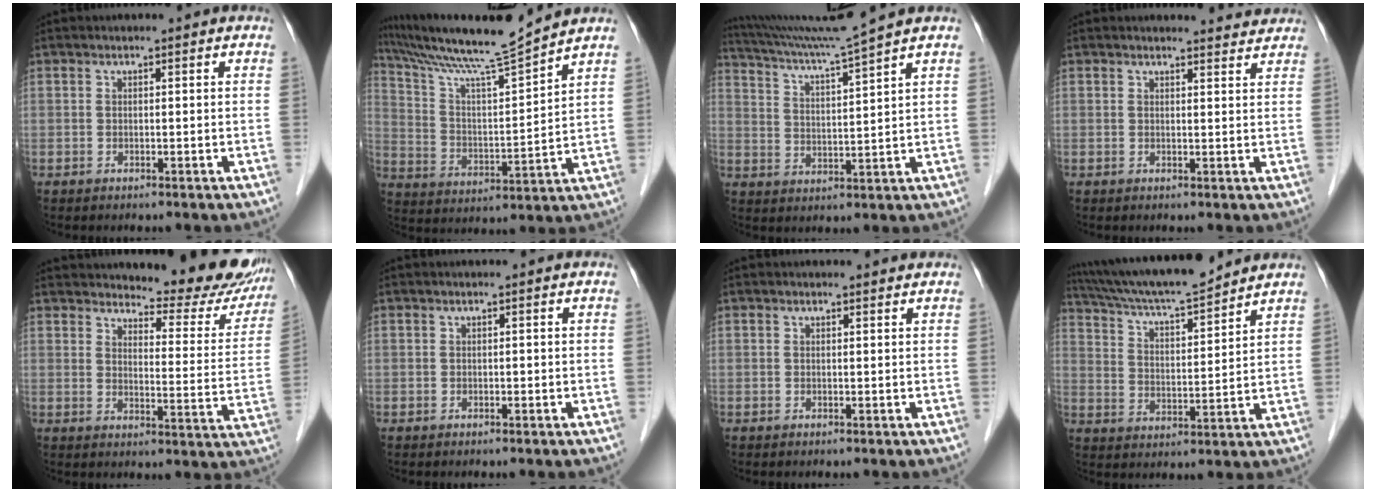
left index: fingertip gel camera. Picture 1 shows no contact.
{"total": 14.2, "force": [12.7, -1.8, 6.1], "torque": [-0.118, -0.004, 0.224]}
{"total": 10.4, "force": [9.1, -3.4, 3.8], "torque": [-0.079, -0.019, 0.165]}
{"total": 3.4, "force": [3.3, 0.4, -0.1], "torque": [-0.005, -0.005, 0.030]}
{"total": 16.2, "force": [14.9, 3.5, 5.4], "torque": [-0.048, -0.057, 0.165]}
{"total": 0.0}
{"total": 1.1, "force": [1.1, 0.1, 0.0], "torque": [-0.012, -0.002, 0.011]}
{"total": 15.6, "force": [14.2, 0.7, 6.4], "torque": [-0.120, 0.012, 0.239]}